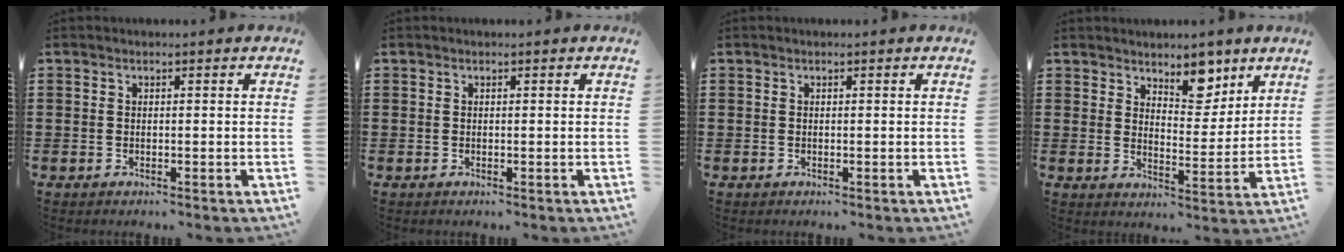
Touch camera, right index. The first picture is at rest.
{"total": 0.0}
{"total": 0.0}
{"total": 6.8, "force": [5.5, 3.1, 2.5], "torque": [-0.037, -0.023, 0.095]}